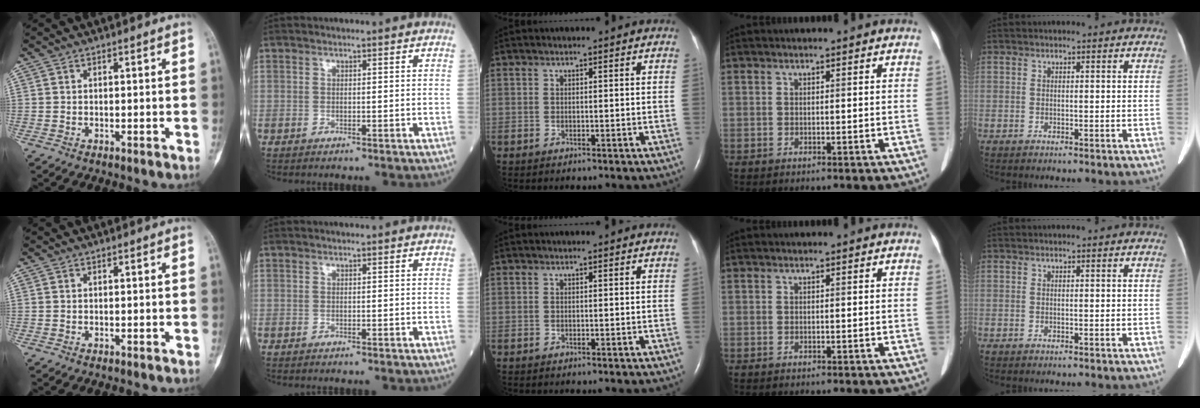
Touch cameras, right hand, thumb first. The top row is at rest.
{}